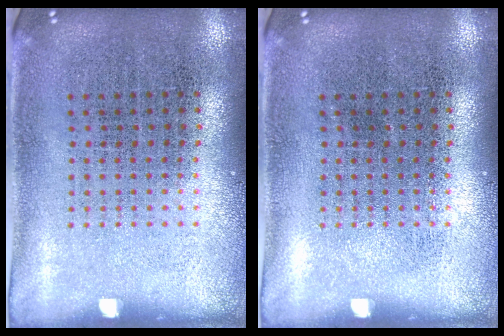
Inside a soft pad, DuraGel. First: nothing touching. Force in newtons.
{"total": 0.0}